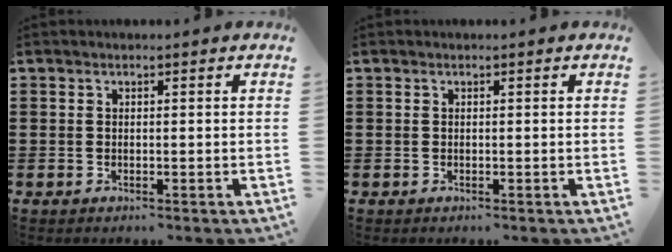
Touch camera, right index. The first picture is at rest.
{"total": 0.0}